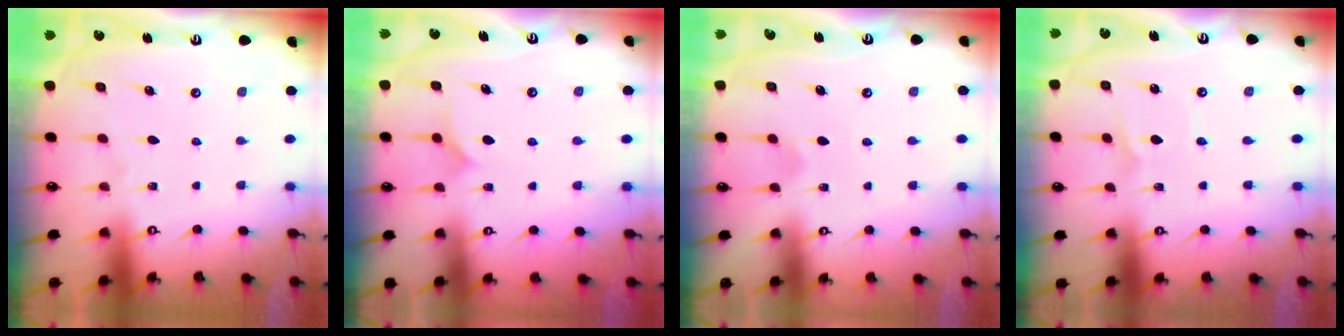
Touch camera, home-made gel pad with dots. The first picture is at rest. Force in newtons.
{"total": 6.6, "press": 6.6, "slide": 0.3}
{"total": 2.1, "press": 2.1, "slide": 0.2}
{"total": 1.3, "press": 1.3, "slide": 0.1}